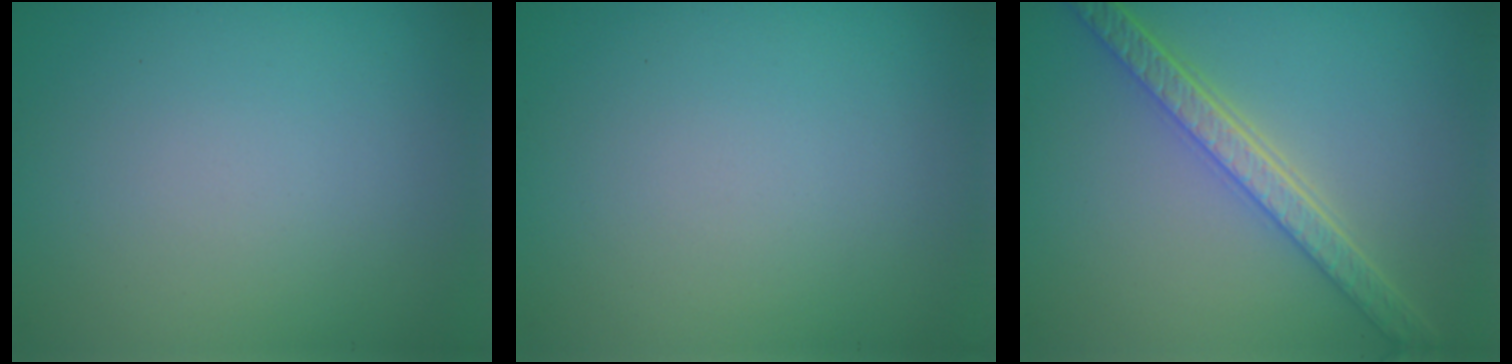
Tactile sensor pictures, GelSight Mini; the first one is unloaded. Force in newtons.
{"total": 0.0}
{"total": 5.0, "press": 4.2, "slide": 2.6}